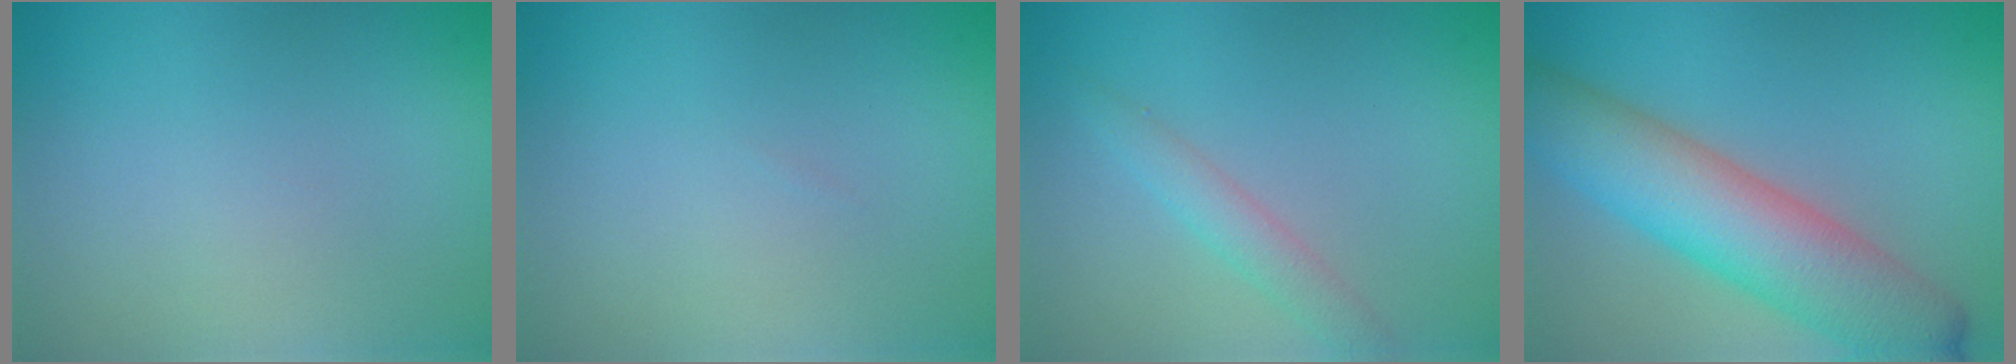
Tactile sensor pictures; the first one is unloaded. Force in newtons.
{"total": 0.0}
{"total": 2.1, "press": 2.1, "slide": 0.0}
{"total": 9.4, "press": 9.4, "slide": 0.3}